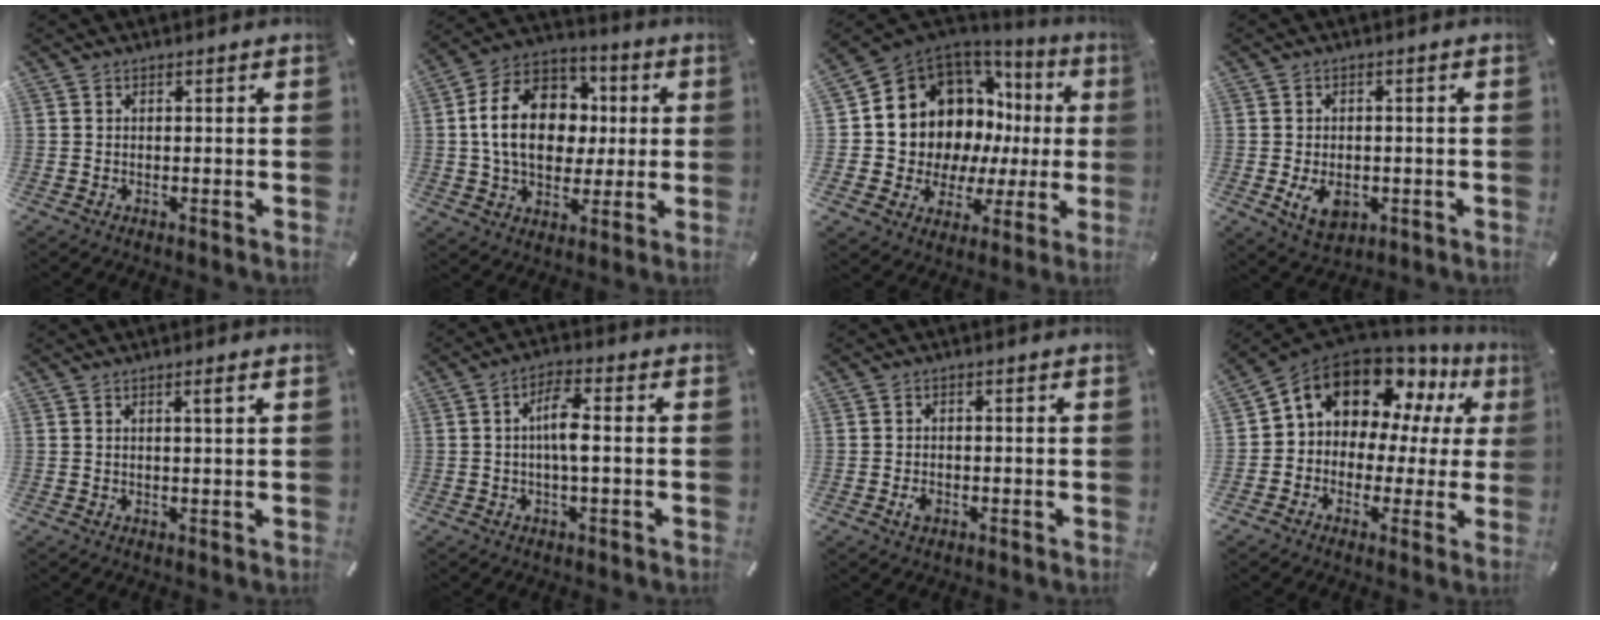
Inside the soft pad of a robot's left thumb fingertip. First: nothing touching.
{"total": 17.5, "force": [1.0, 13.7, 10.9], "torque": [-0.211, 0.013, 0.019]}
{"total": 13.5, "force": [5.2, 11.3, 5.2], "torque": [-0.090, -0.079, 0.116]}
{"total": 6.3, "force": [-1.6, 4.5, 4.1], "torque": [-0.075, -0.002, -0.032]}
{"total": 2.0, "force": [0.9, 0.1, 1.8], "torque": [-0.037, 0.001, 0.014]}
{"total": 6.4, "force": [-0.3, 1.7, 6.1], "torque": [-0.119, 0.007, -0.009]}
{"total": 2.2, "force": [-0.8, 1.6, 1.3], "torque": [-0.031, 0.001, -0.017]}
{"total": 14.1, "force": [8.0, 9.8, 6.4], "torque": [-0.130, -0.055, 0.144]}